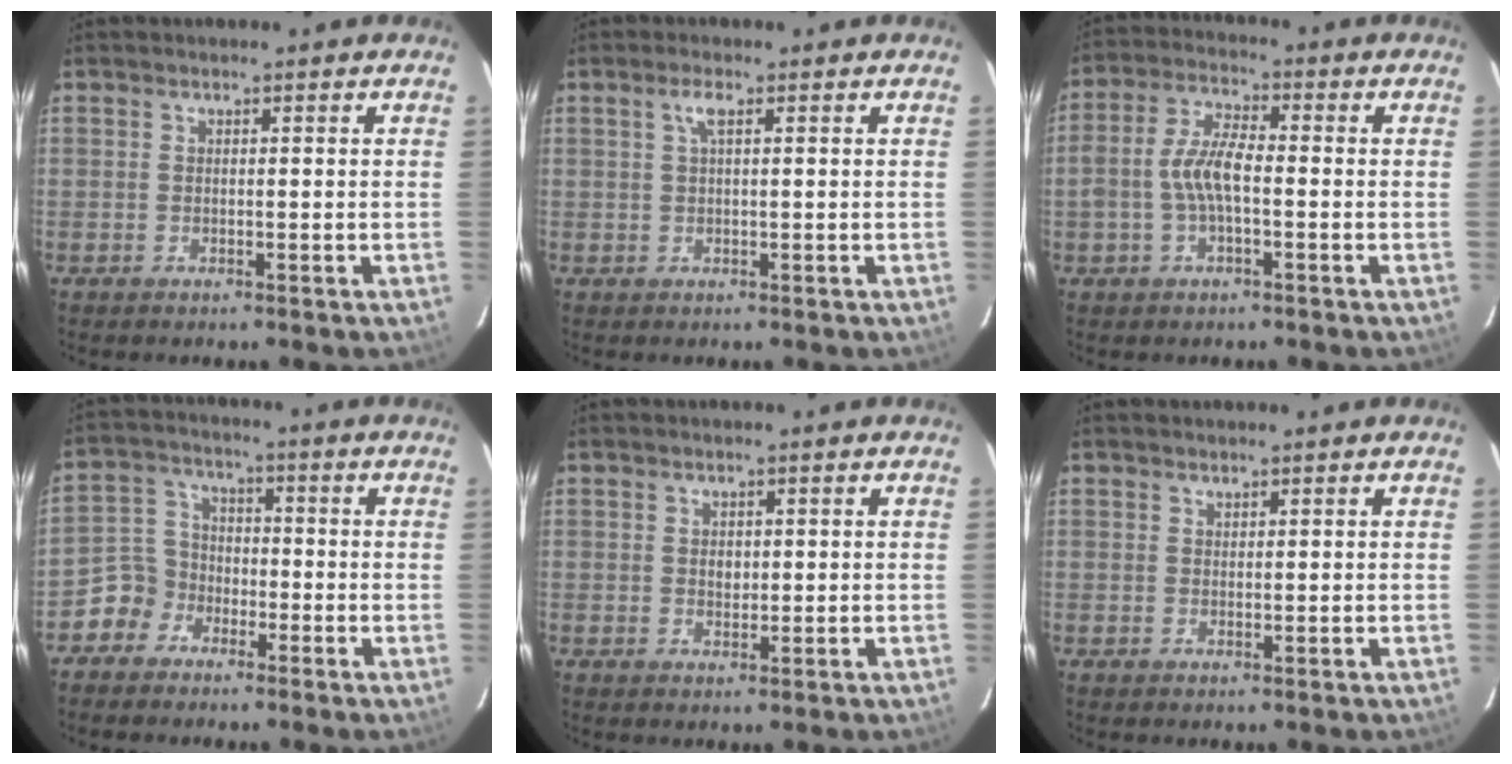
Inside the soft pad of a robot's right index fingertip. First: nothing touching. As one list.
[{"total": 1.9, "force": [0.7, 0.3, 1.7], "torque": [-0.034, 0.003, 0.014]}, {"total": 7.1, "force": [-1.4, 2.7, 6.4], "torque": [-0.133, 0.013, -0.026]}, {"total": 6.3, "force": [-3.9, 4.9, 0.4], "torque": [-0.013, 0.029, -0.083]}, {"total": 1.8, "force": [0.3, 1.5, 0.8], "torque": [-0.010, 0.000, 0.007]}, {"total": 0.7, "force": [0.6, 0.4, -0.1], "torque": [0.003, -0.001, 0.012]}]